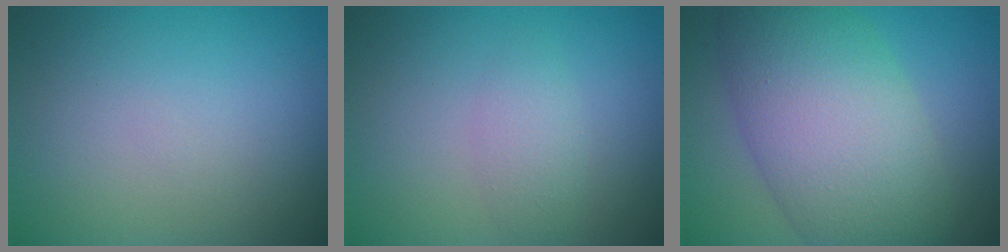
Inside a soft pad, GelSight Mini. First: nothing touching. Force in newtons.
{"total": 1.7, "press": 1.7, "slide": 0.1}
{"total": 10.5, "press": 10.5, "slide": 0.6}